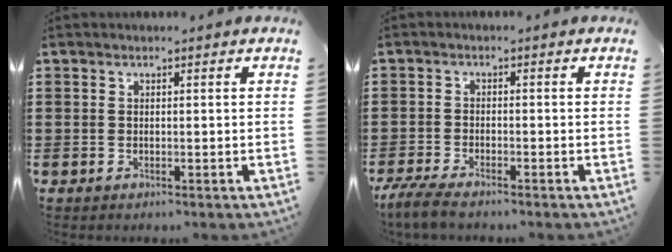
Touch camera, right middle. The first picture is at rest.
{"total": 3.2, "force": [-2.9, 0.1, 1.5], "torque": [-0.046, -0.008, -0.063]}